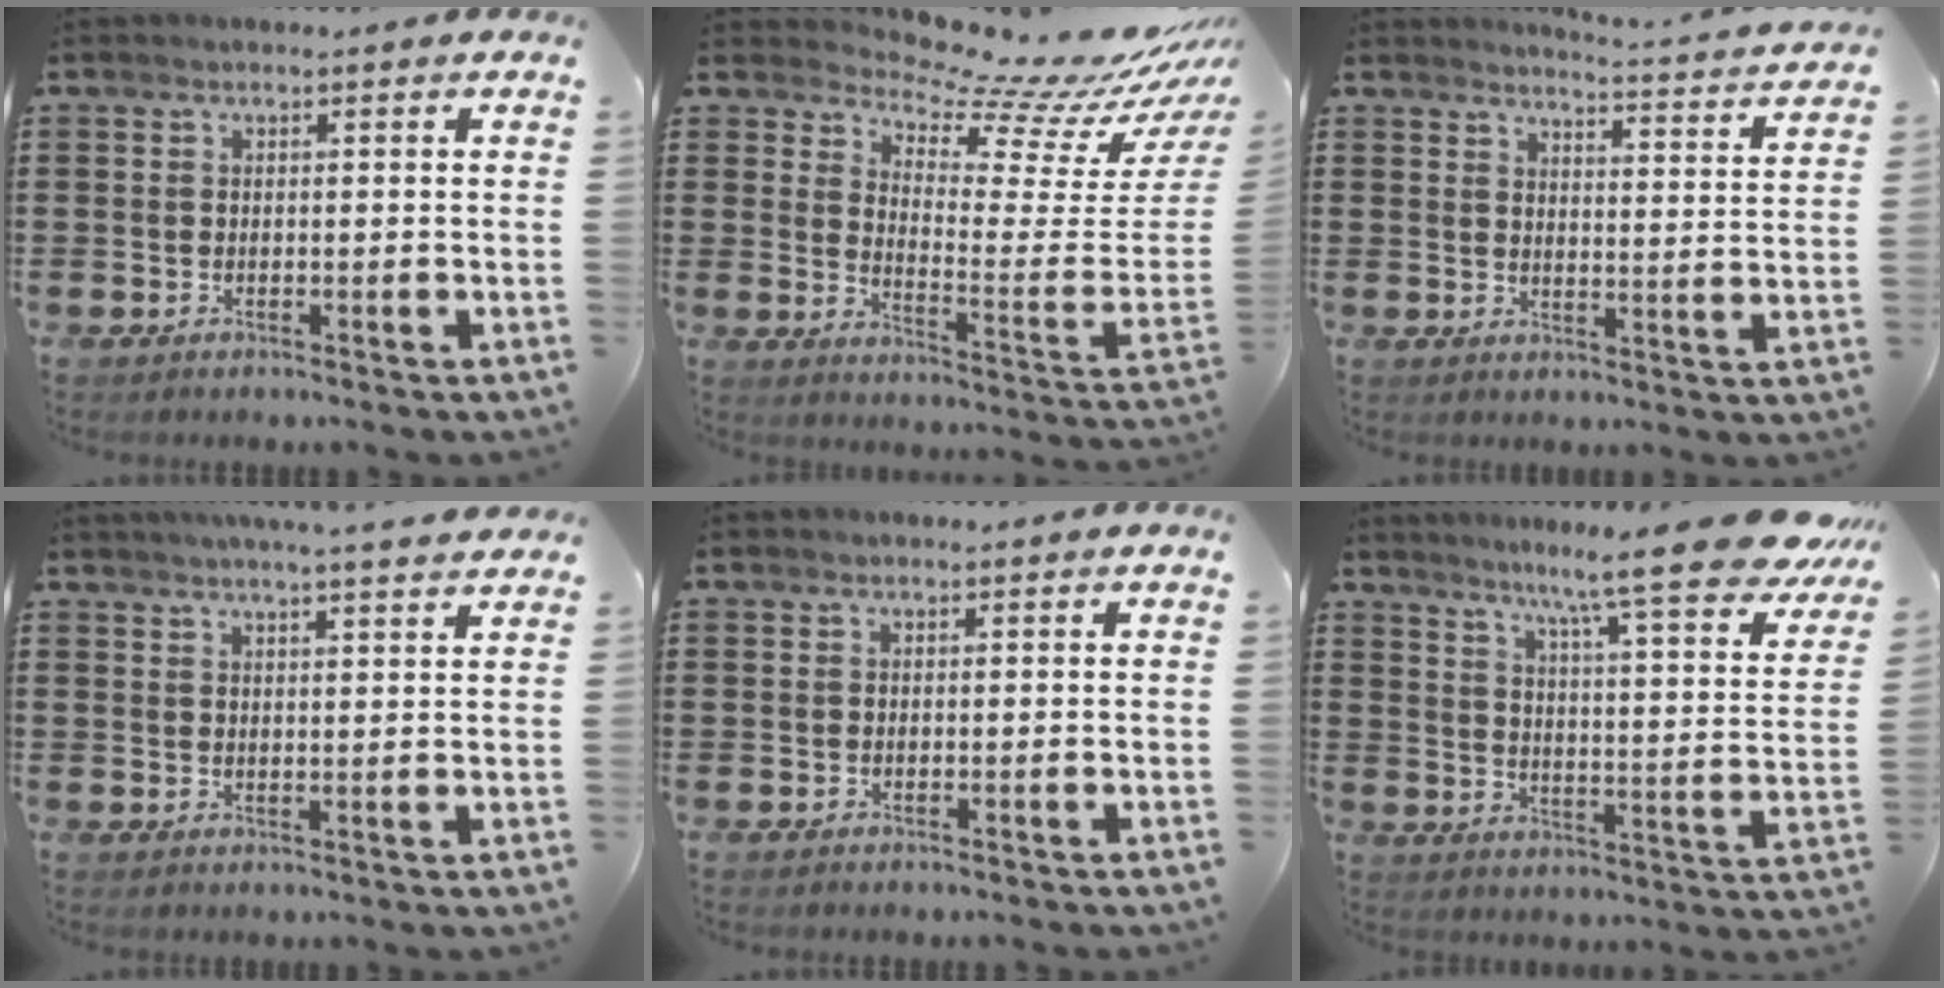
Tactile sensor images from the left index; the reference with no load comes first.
{"total": 9.4, "force": [8.4, 1.1, 4.1], "torque": [-0.079, -0.085, 0.135]}
{"total": 3.3, "force": [3.2, -0.6, 0.5], "torque": [-0.019, -0.032, 0.049]}
{"total": 3.7, "force": [3.4, -0.6, 1.4], "torque": [-0.036, -0.011, 0.060]}
{"total": 0.0}
{"total": 11.6, "force": [9.5, -0.5, 6.6], "torque": [-0.127, -0.067, 0.149]}